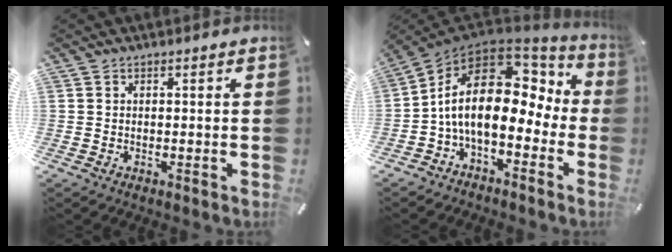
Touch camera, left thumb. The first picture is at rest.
{"total": 15.9, "force": [1.1, 9.0, 13.1], "torque": [-0.259, -0.021, 0.016]}